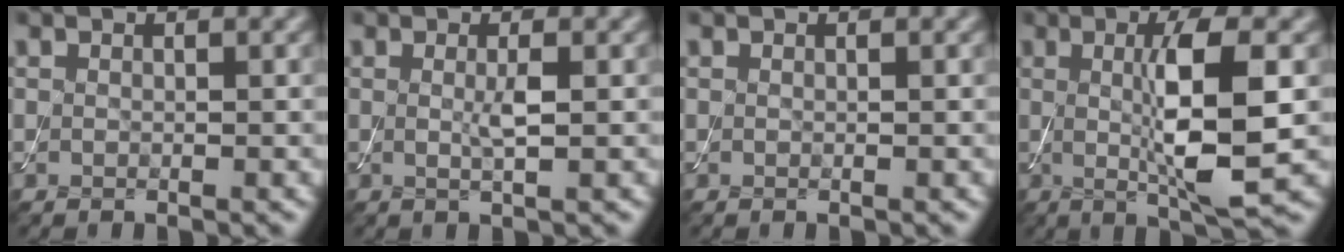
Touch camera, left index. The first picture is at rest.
{"total": 1.6, "force": [0.1, 0.2, 1.6], "torque": [-0.035, -0.001, 0.000]}
{"total": 0.0}
{"total": 7.3, "force": [0.1, 1.4, 7.2], "torque": [-0.121, -0.005, 0.006]}